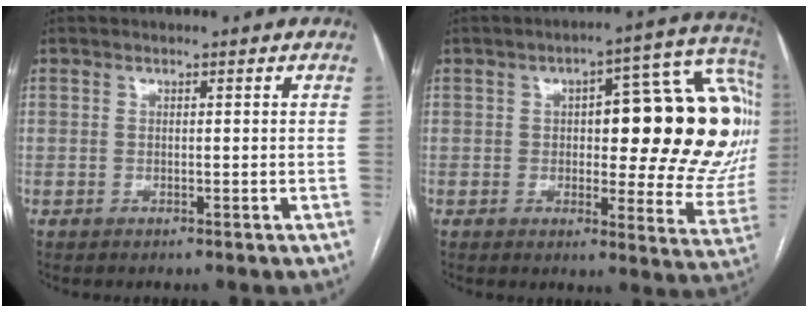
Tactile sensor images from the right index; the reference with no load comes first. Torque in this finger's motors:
{"motor_torque": [0.90, -0.28, 0.32, 0.06]}